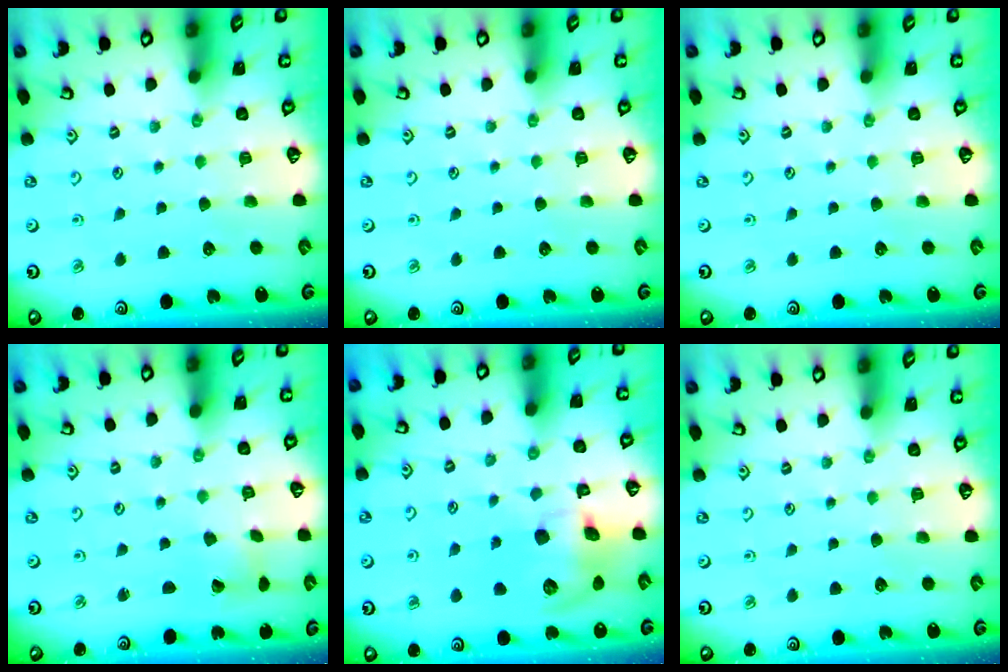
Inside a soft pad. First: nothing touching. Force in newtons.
{"total": 0.0}
{"total": 0.0}
{"total": 2.9, "press": 2.9, "slide": 0.2}
{"total": 13.7, "press": 13.5, "slide": 2.4}
{"total": 0.0}